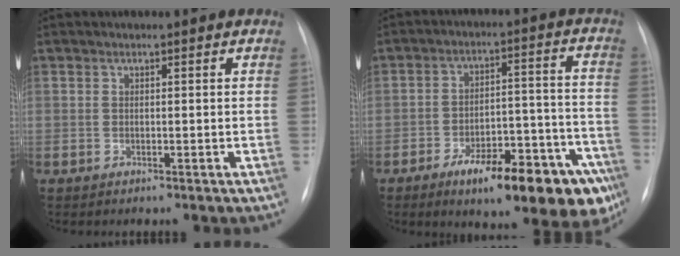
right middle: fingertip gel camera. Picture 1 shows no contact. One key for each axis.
{"total": 18.7, "fx": -11.5, "fy": 5.8, "fz": 13.6, "tx": -0.121, "ty": 0.039, "tz": -0.160}